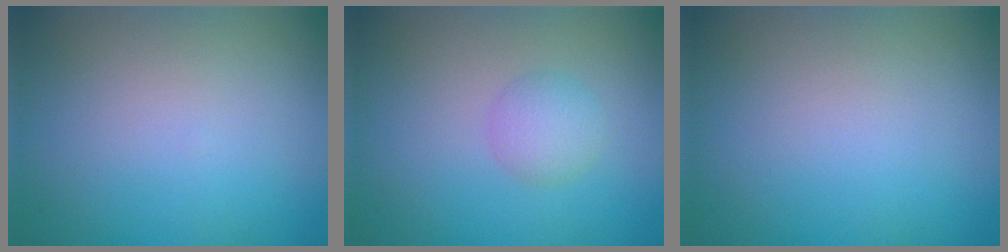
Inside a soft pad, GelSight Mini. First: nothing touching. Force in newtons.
{"total": 2.0, "press": 2.0, "slide": 0.2}
{"total": 0.0}